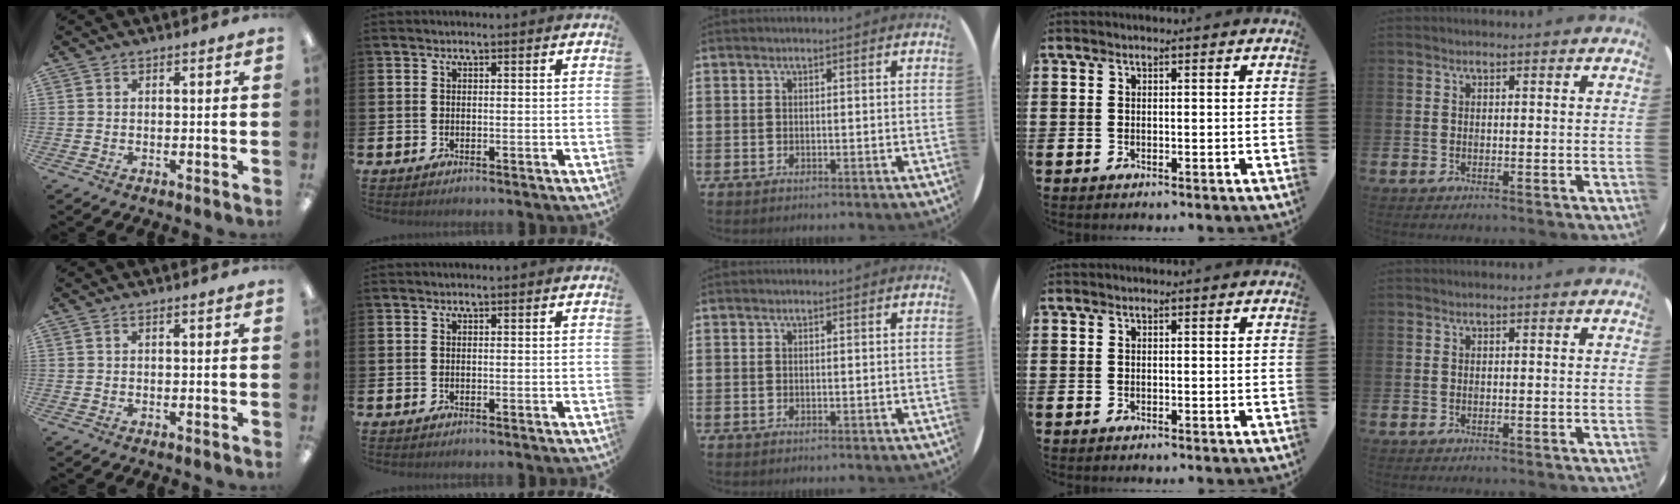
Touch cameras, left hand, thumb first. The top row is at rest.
{}